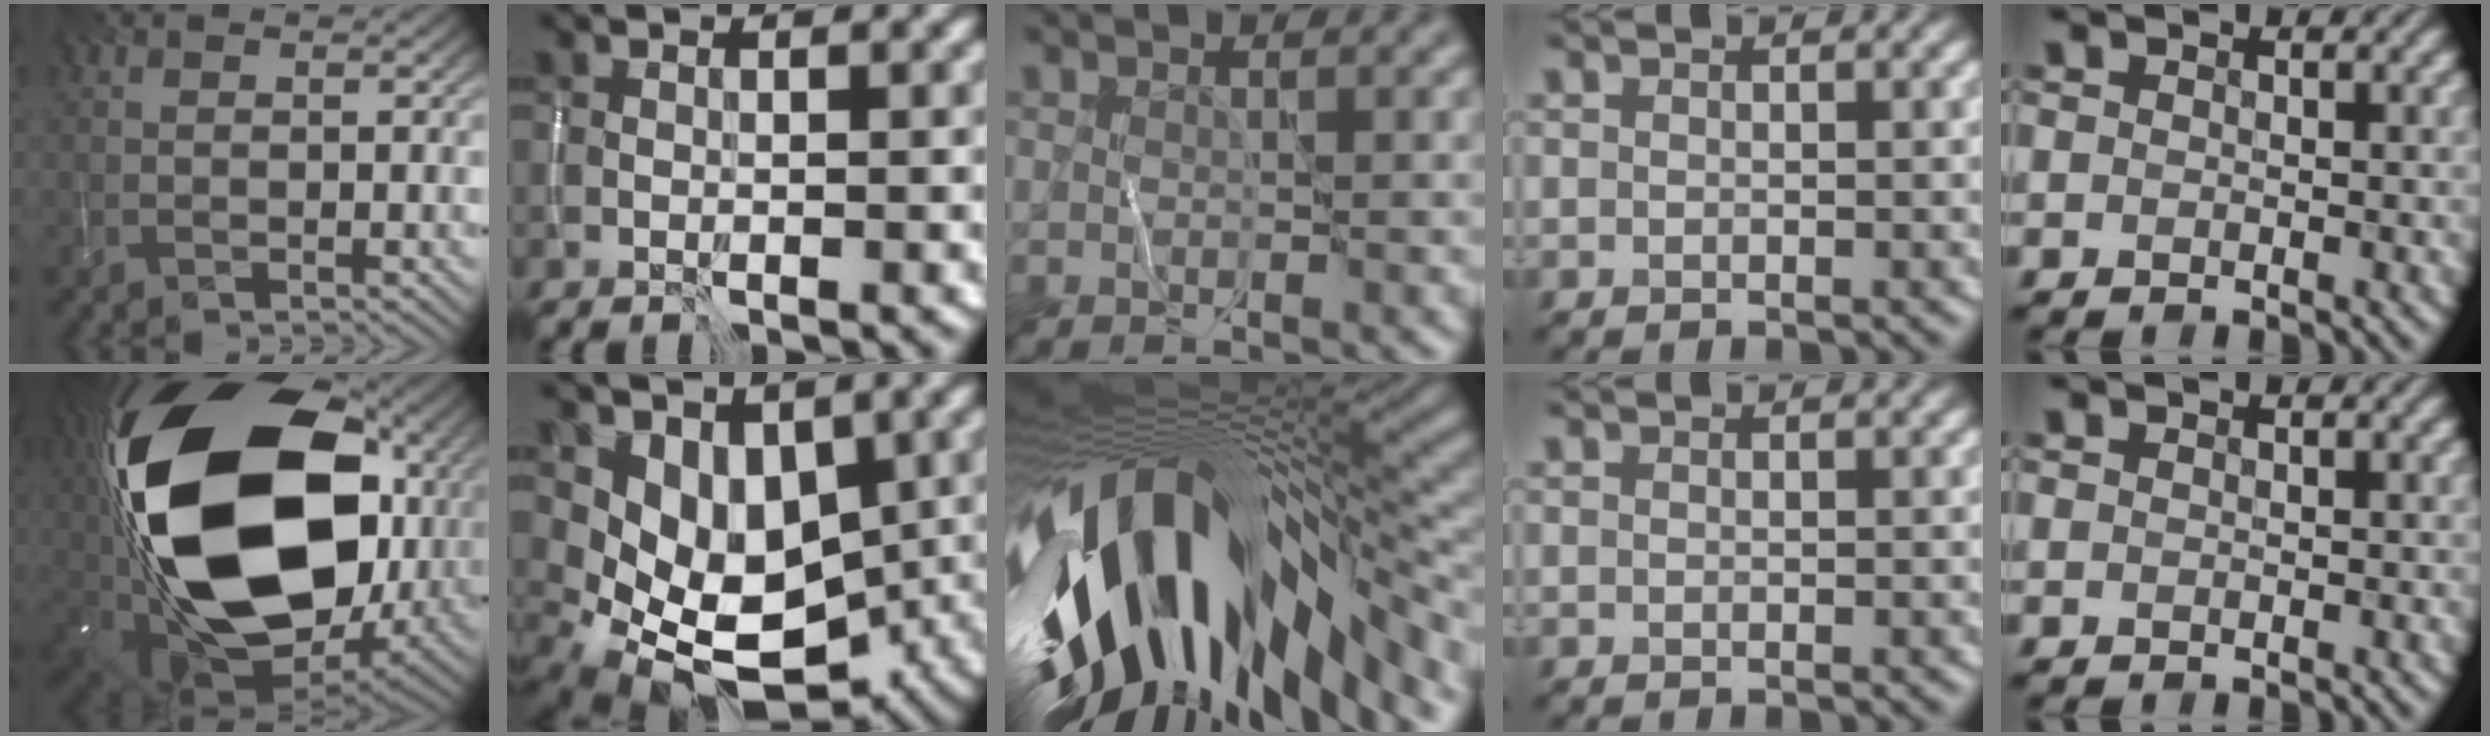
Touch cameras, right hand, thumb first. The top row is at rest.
{"thumb": {"total": 25.0, "force": [2.7, 15.7, 19.2], "torque": [-0.430, -0.043, 0.046]}, "index": {"total": 7.2, "force": [0.0, 5.4, 4.8], "torque": [-0.082, -0.029, 0.011]}, "middle": {"total": 18.3, "force": [-4.8, 8.4, 15.5], "torque": [-0.288, -0.036, -0.070]}}